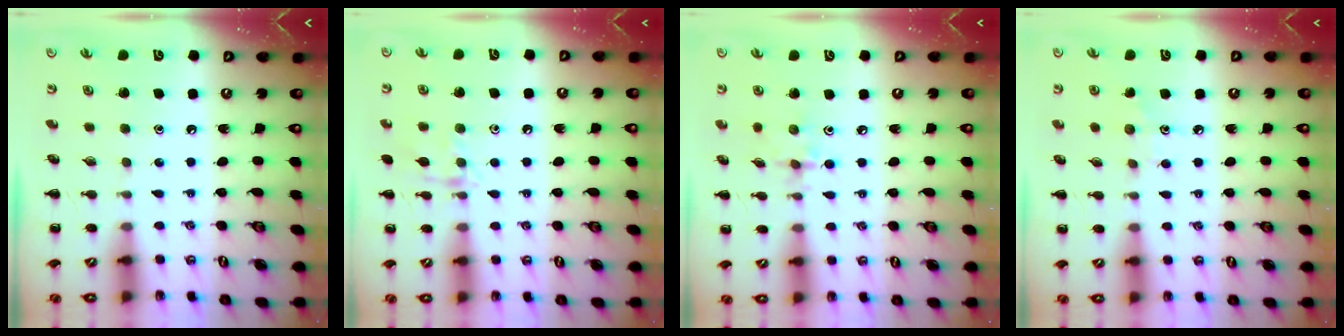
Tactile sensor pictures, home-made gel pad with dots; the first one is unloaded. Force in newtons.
{"total": 8.3, "press": 8.2, "slide": 1.2}
{"total": 2.7, "press": 2.7, "slide": 0.5}
{"total": 4.4, "press": 4.1, "slide": 1.6}